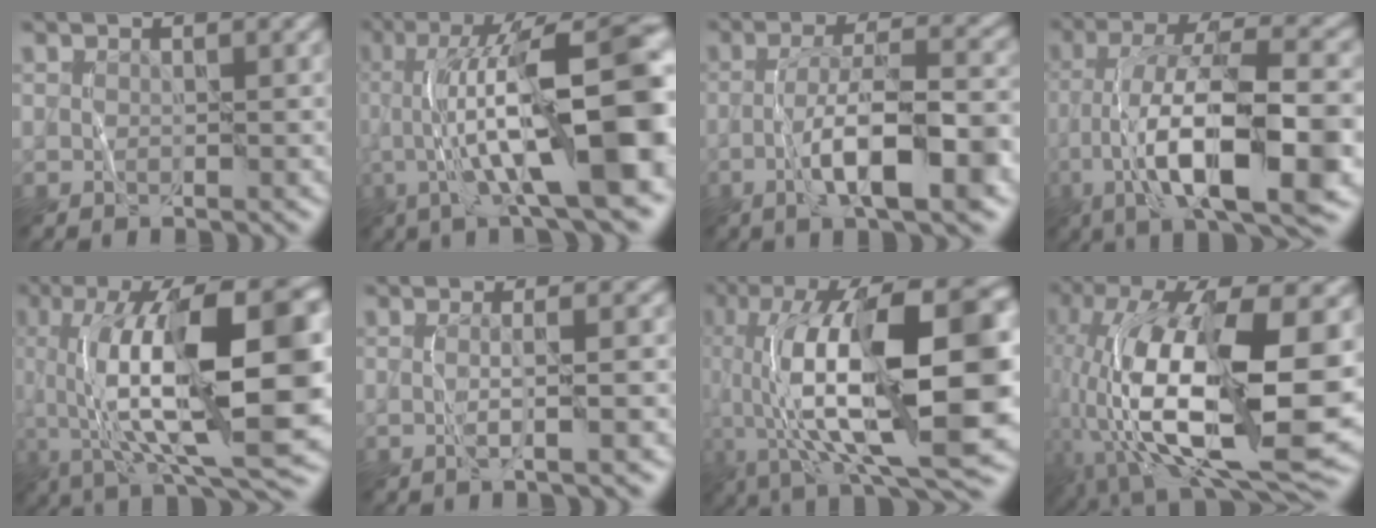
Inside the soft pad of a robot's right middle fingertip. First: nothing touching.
{"total": 14.9, "force": [-1.3, 3.4, 14.4], "torque": [-0.213, 0.043, -0.018]}
{"total": 9.7, "force": [-3.7, 2.4, 8.6], "torque": [-0.136, 0.020, -0.063]}
{"total": 13.9, "force": [-4.5, 4.0, 12.5], "torque": [-0.209, 0.018, -0.071]}
{"total": 16.4, "force": [0.9, 5.9, 15.3], "torque": [-0.244, 0.029, 0.018]}
{"total": 2.7, "force": [-0.4, 0.7, 2.5], "torque": [-0.030, 0.005, -0.009]}
{"total": 18.0, "force": [0.6, 7.2, 16.5], "torque": [-0.278, 0.035, 0.012]}
{"total": 17.0, "force": [-1.5, 7.4, 15.2], "torque": [-0.288, 0.006, -0.024]}